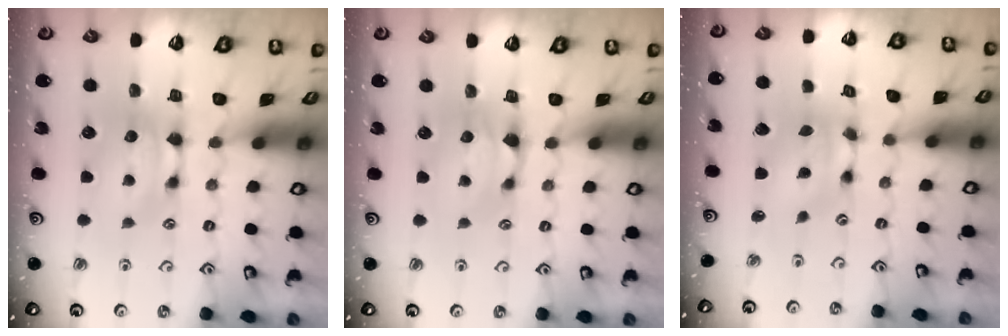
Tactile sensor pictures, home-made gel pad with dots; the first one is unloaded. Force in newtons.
{"total": 1.4, "press": 0.9, "slide": 1.0}
{"total": 5.3, "press": 4.8, "slide": 2.1}